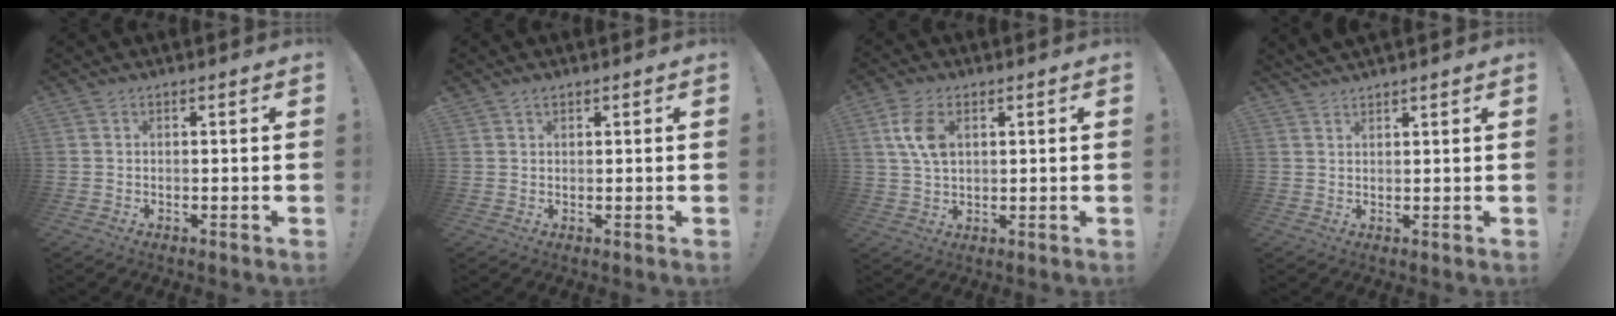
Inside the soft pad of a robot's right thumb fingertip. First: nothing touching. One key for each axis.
{"total": 1.1, "fx": 1.0, "fy": 0.5, "fz": 0.4, "tx": -0.002, "ty": -0.003, "tz": 0.017}
{"total": 7.8, "fx": 2.6, "fy": 4.7, "fz": 5.7, "tx": -0.112, "ty": -0.005, "tz": 0.047}
{"total": 2.3, "fx": 2.2, "fy": 0.1, "fz": 0.5, "tx": -0.006, "ty": -0.016, "tz": 0.041}